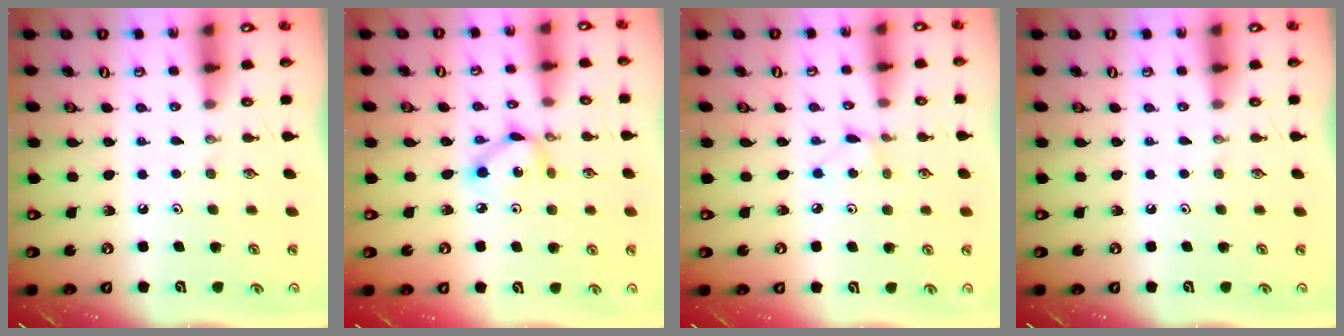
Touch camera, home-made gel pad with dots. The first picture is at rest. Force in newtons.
{"total": 6.2, "press": 6.2, "slide": 0.2}
{"total": 2.8, "press": 2.8, "slide": 0.3}
{"total": 0.0}